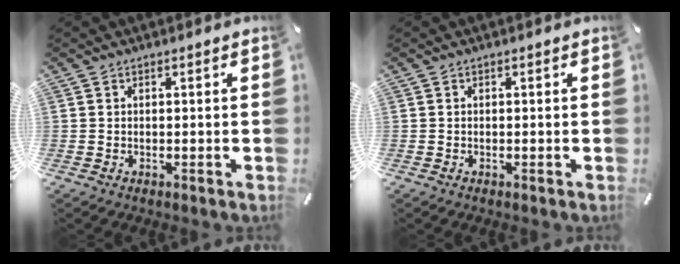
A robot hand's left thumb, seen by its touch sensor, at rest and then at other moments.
{"total": 0.0}